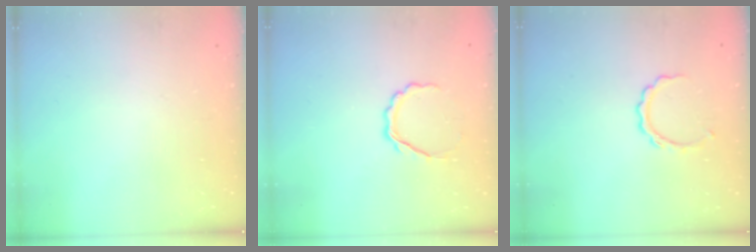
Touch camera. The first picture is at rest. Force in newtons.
{"total": 5.3, "press": 5.1, "slide": 1.2}
{"total": 5.9, "press": 5.9, "slide": 0.2}